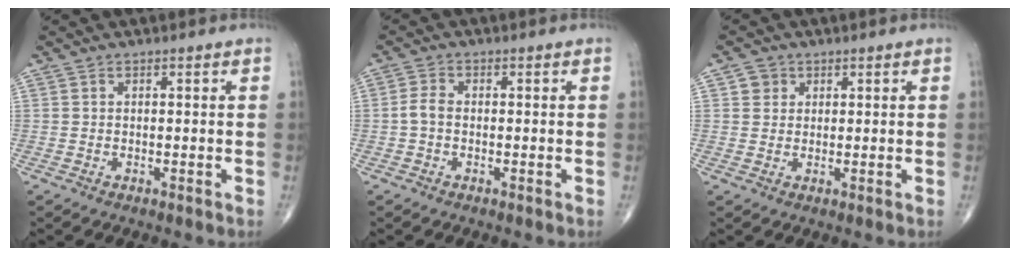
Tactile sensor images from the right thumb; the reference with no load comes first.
{"total": 2.5, "force": [-0.4, 1.5, 2.0], "torque": [-0.041, 0.006, -0.015]}
{"total": 2.6, "force": [1.0, 2.3, 0.5], "torque": [0.006, -0.003, 0.011]}